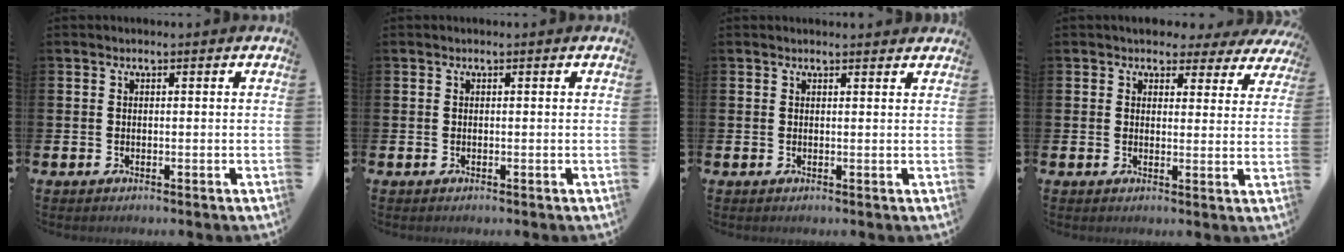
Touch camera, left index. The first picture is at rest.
{"total": 0.0}
{"total": 0.8, "force": [0.8, 0.0, 0.1], "torque": [0.007, -0.004, 0.014]}
{"total": 3.5, "force": [2.9, 1.8, 0.5], "torque": [-0.006, -0.020, 0.045]}